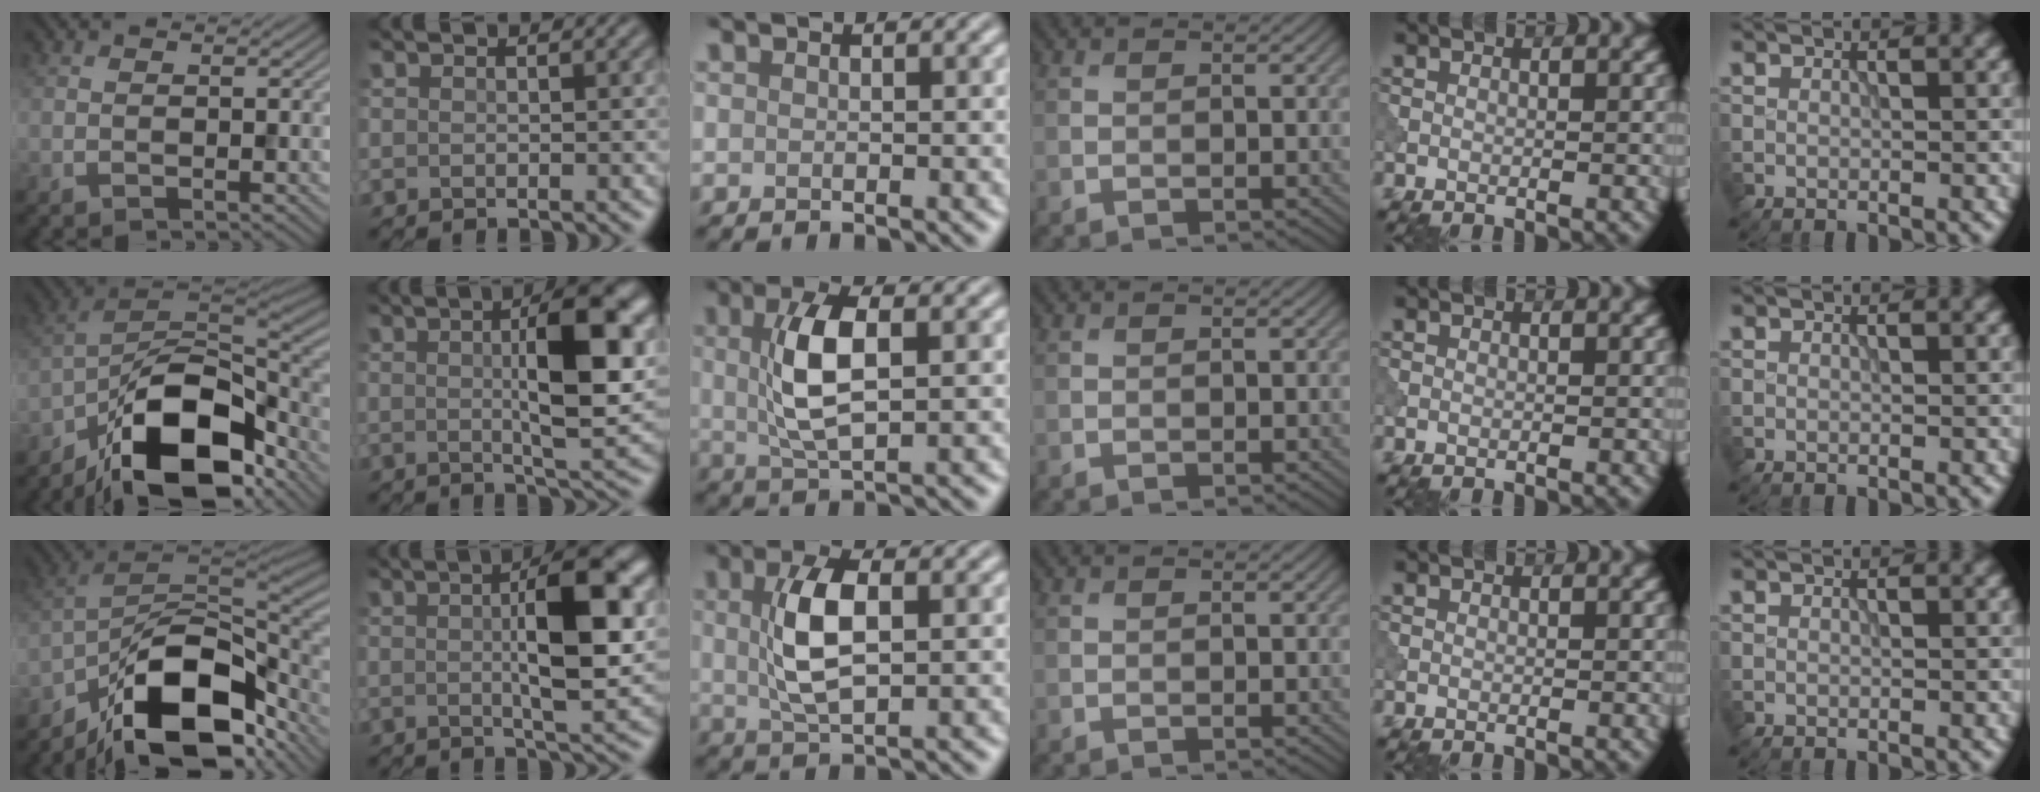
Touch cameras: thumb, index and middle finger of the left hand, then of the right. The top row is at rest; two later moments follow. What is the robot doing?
{"motion": "shake", "object": "bell"}